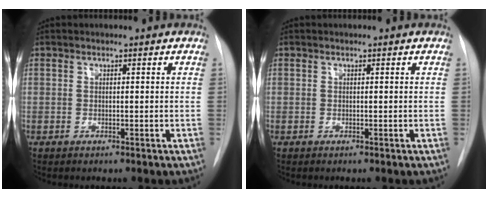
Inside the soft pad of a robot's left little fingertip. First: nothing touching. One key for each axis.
{"total": 0.0}